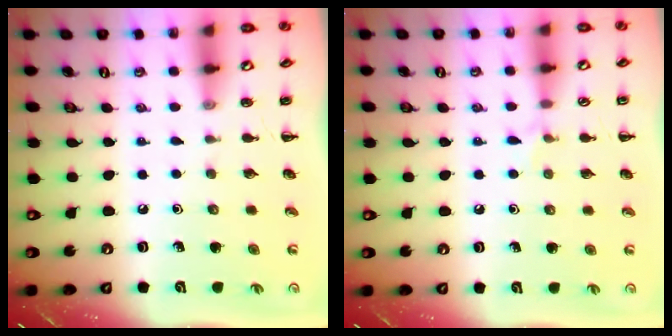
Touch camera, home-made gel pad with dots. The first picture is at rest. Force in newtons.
{"total": 4.2, "press": 3.9, "slide": 1.6}